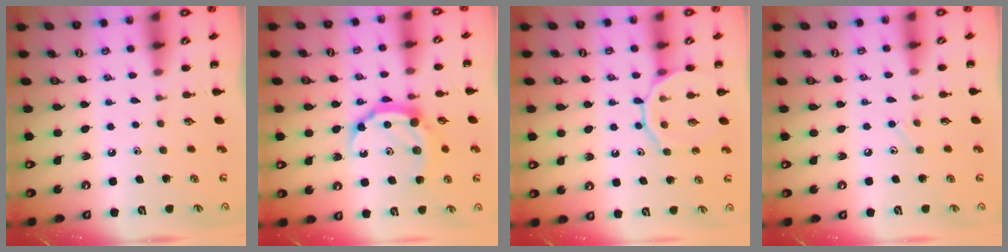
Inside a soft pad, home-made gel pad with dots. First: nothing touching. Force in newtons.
{"total": 12.0, "press": 11.9, "slide": 0.9}
{"total": 12.1, "press": 12.0, "slide": 1.3}
{"total": 4.4, "press": 4.2, "slide": 1.5}